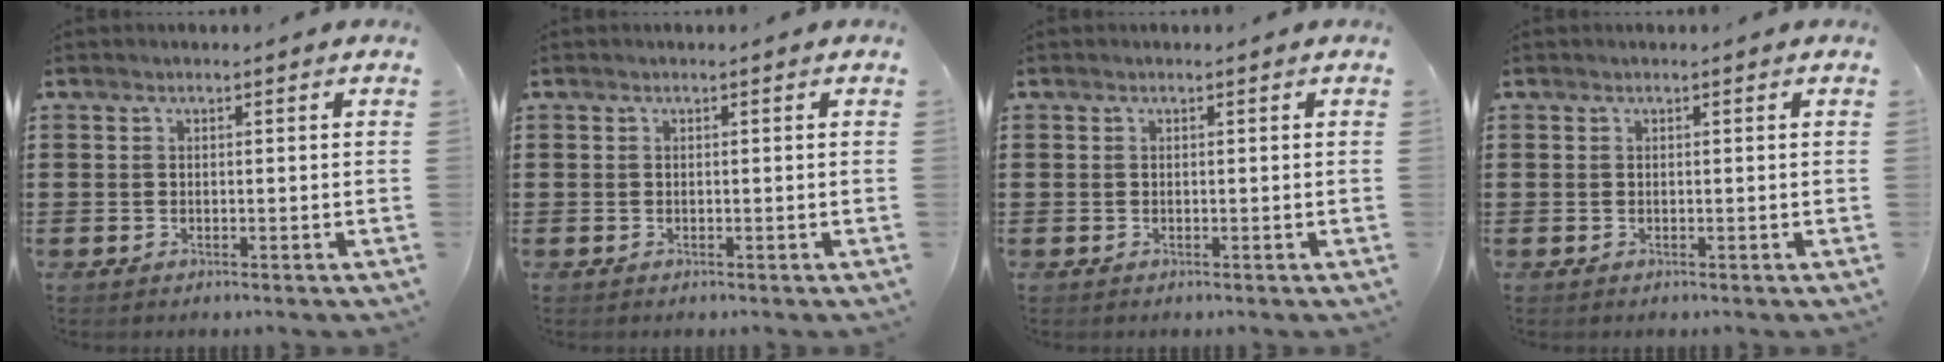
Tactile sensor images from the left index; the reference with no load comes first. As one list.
[{"total": 0.0}, {"total": 0.0}, {"total": 0.0}]